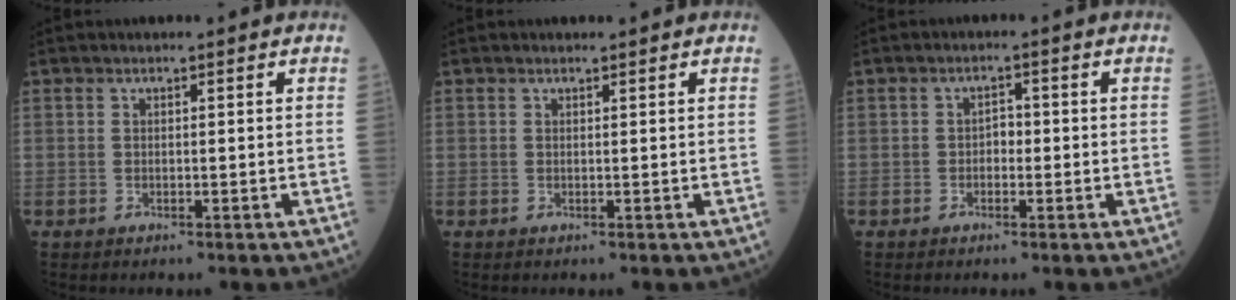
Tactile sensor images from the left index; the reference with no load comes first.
{"total": 0.0}
{"total": 1.8, "force": [-0.6, 1.2, 1.2], "torque": [-0.012, 0.003, -0.013]}